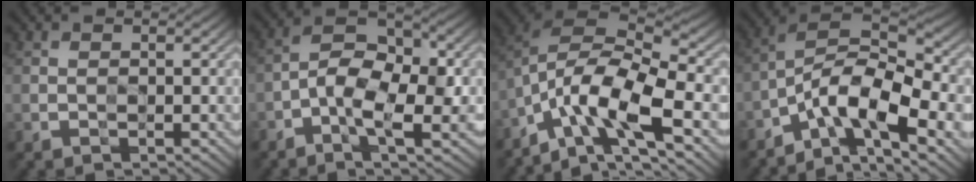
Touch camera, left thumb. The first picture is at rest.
{"total": 8.1, "force": [-2.5, 3.6, 6.8], "torque": [-0.116, 0.009, -0.055]}
{"total": 14.2, "force": [-7.1, 5.2, 11.2], "torque": [-0.225, -0.010, -0.131]}
{"total": 13.0, "force": [-6.4, 5.1, 10.1], "torque": [-0.186, -0.008, -0.124]}